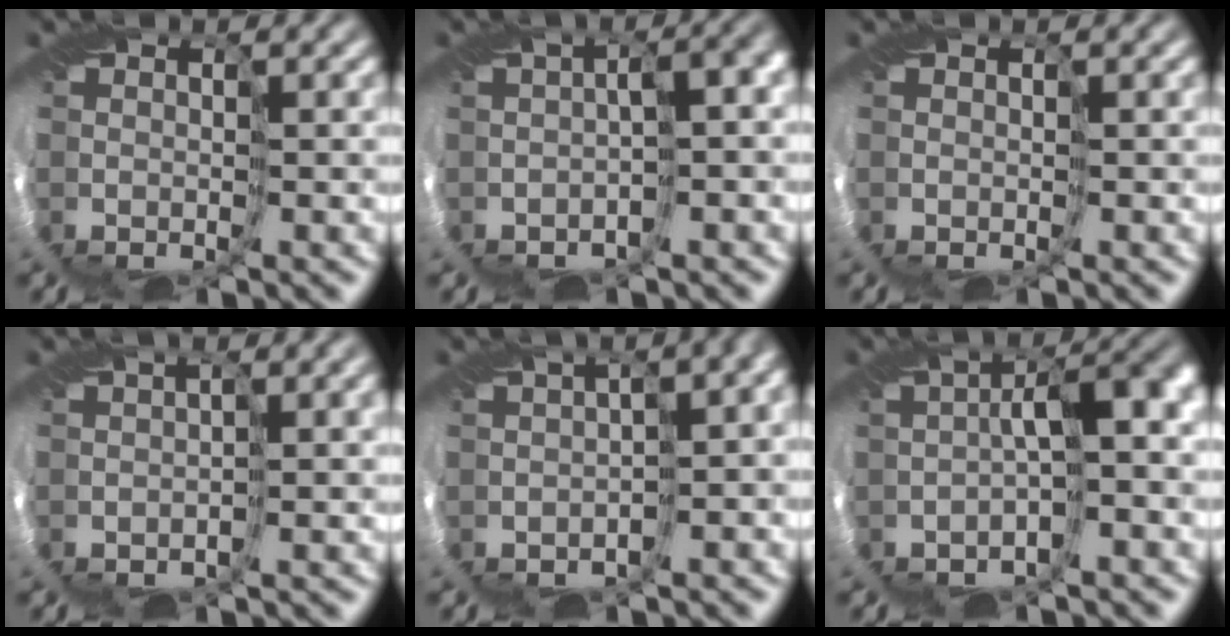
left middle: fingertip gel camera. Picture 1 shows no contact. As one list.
[{"total": 4.6, "force": [-1.6, 1.5, 4.0], "torque": [-0.047, 0.009, -0.017]}, {"total": 0.0}, {"total": 3.6, "force": [1.2, 1.7, 2.9], "torque": [-0.045, 0.015, 0.019]}, {"total": 10.2, "force": [-1.0, 4.7, 9.0], "torque": [-0.120, 0.029, 0.006]}, {"total": 4.6, "force": [-0.9, 0.7, 4.4], "torque": [-0.067, 0.018, -0.016]}]